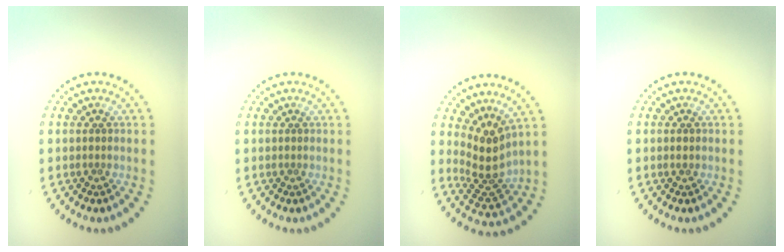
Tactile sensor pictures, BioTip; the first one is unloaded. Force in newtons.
{"total": 0.0}
{"total": 3.6, "press": 2.6, "slide": 2.4}
{"total": 0.7, "press": 0.7, "slide": 0.1}